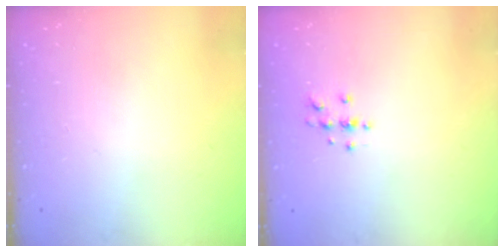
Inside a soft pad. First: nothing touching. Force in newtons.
{"total": 3.8, "press": 3.8, "slide": 0.4}